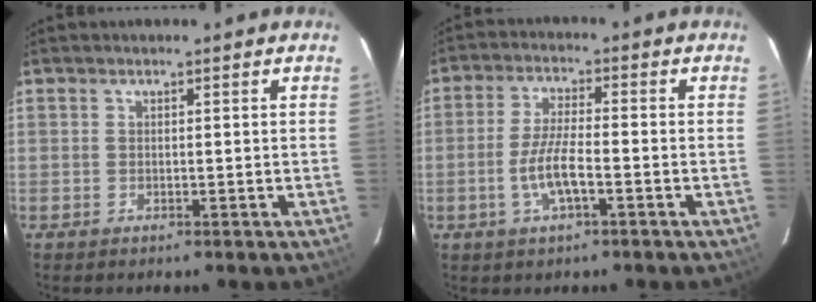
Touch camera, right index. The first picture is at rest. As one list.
[{"total": 6.8, "force": [-2.5, 1.3, 6.1], "torque": [-0.126, -0.001, -0.049]}]